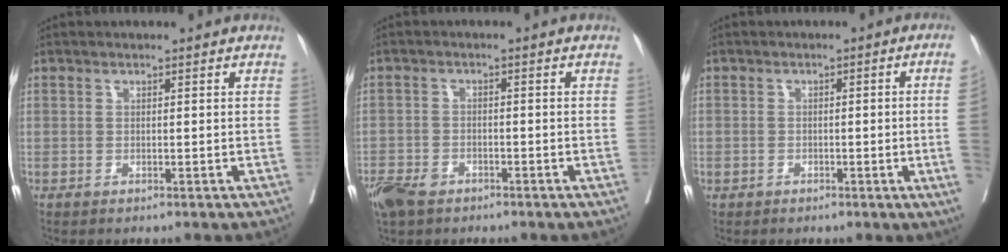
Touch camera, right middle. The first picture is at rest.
{"total": 7.9, "force": [-5.3, 4.4, 3.8], "torque": [-0.087, -0.009, -0.090]}
{"total": 4.1, "force": [-0.9, -0.1, 4.0], "torque": [-0.052, 0.005, -0.012]}